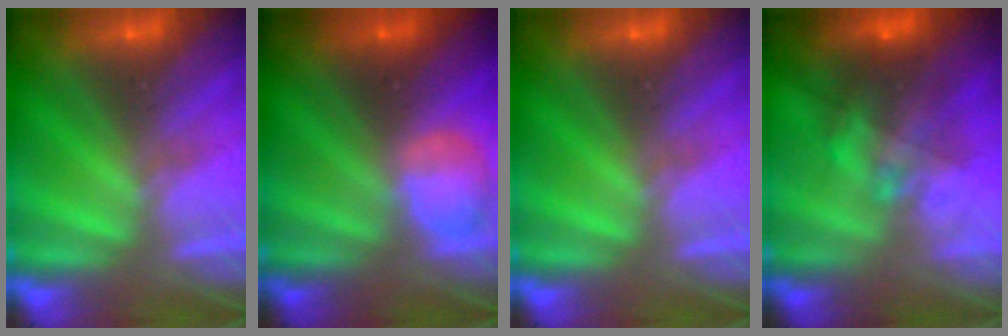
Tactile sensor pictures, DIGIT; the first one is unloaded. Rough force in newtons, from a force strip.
{"total": 2.4}
{"total": 0.0}
{"total": 7.3}